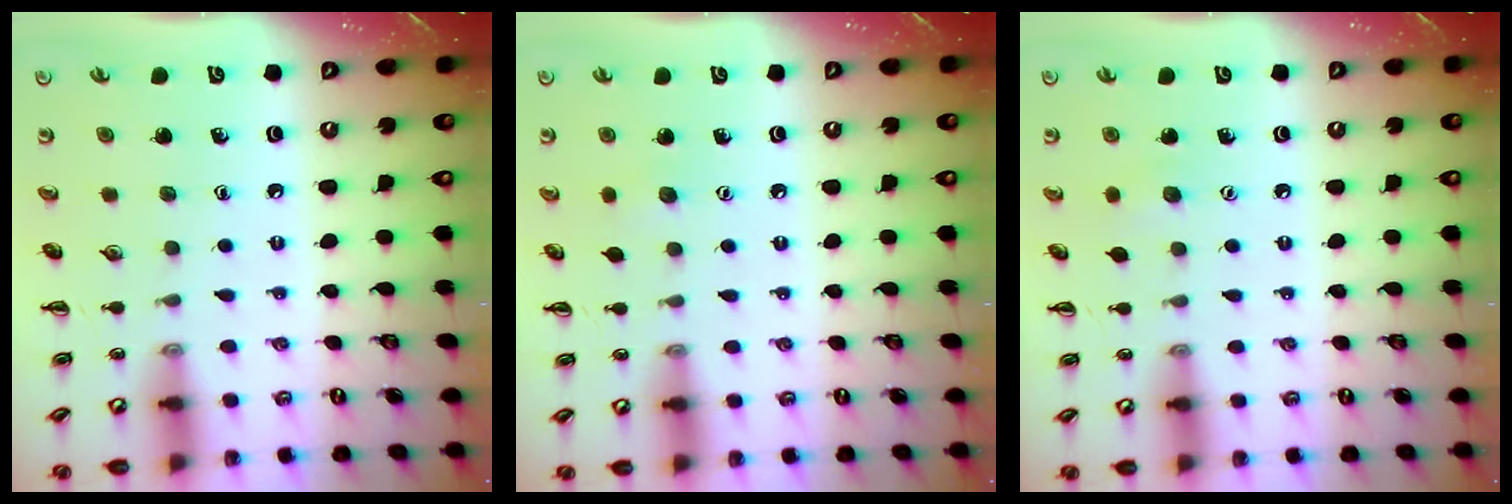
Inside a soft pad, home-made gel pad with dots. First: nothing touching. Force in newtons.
{"total": 4.8, "press": 4.7, "slide": 1.1}
{"total": 5.0, "press": 4.9, "slide": 0.8}